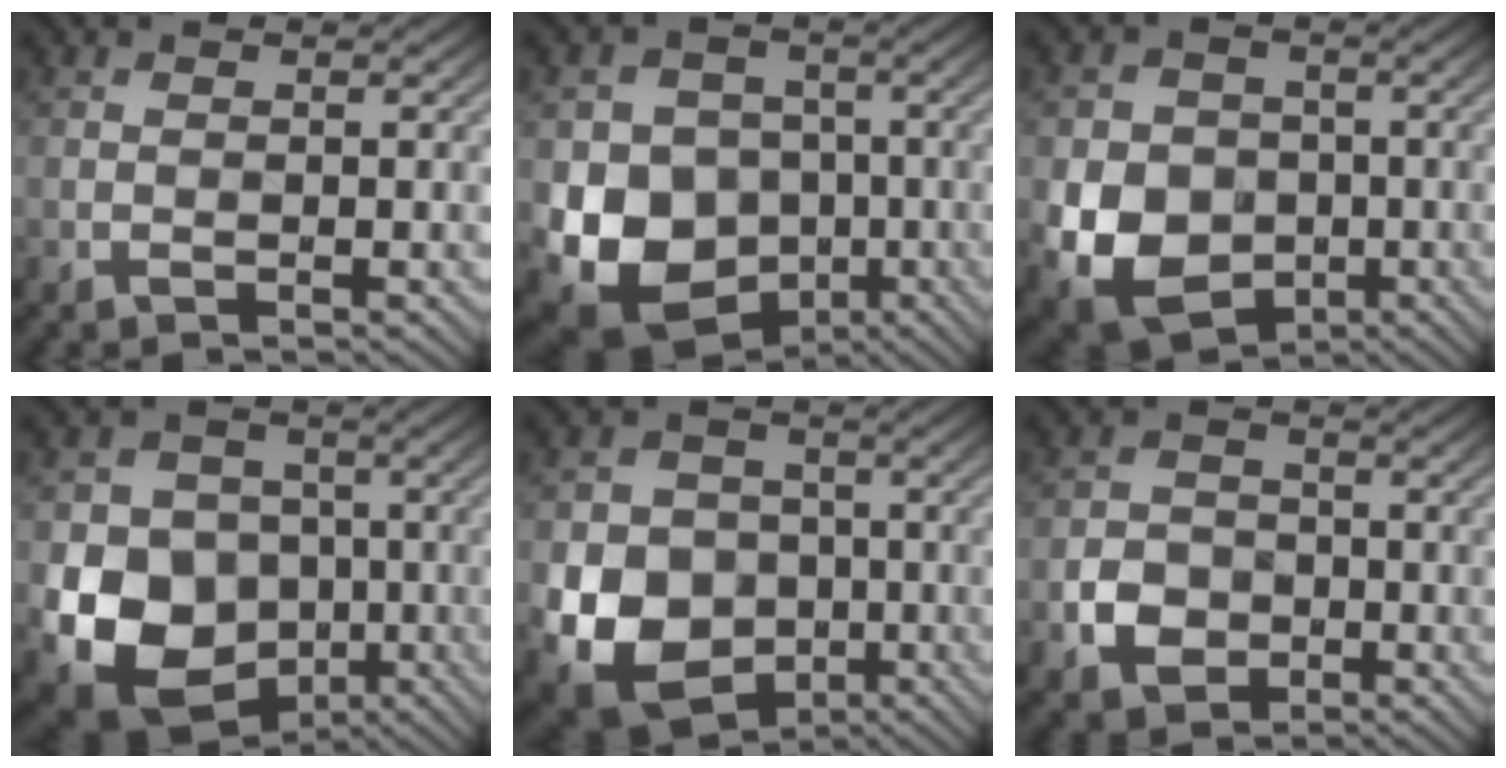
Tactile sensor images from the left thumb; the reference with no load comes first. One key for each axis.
{"total": 14.4, "fx": -3.3, "fy": 12.6, "fz": 6.1, "tx": -0.148, "ty": -0.043, "tz": -0.059}
{"total": 10.4, "fx": -2.2, "fy": 8.9, "fz": 4.9, "tx": -0.121, "ty": -0.046, "tz": -0.039}
{"total": 15.1, "fx": -3.5, "fy": 13.2, "fz": 6.6, "tx": -0.156, "ty": -0.046, "tz": -0.064}
{"total": 13.0, "fx": -3.1, "fy": 11.2, "fz": 5.8, "tx": -0.141, "ty": -0.055, "tz": -0.061}
{"total": 3.9, "fx": -1.3, "fy": 3.4, "fz": 1.3, "tx": -0.036, "ty": -0.008, "tz": -0.026}